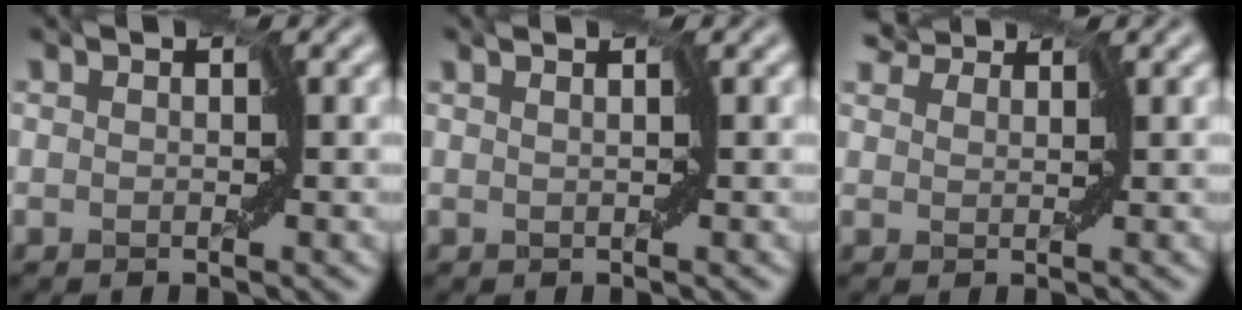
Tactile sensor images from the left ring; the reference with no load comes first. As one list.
[{"total": 0.6, "force": [0.4, -0.2, 0.5], "torque": [-0.012, 0.001, 0.009]}, {"total": 2.5, "force": [2.0, 1.2, 0.8], "torque": [-0.030, 0.007, 0.023]}]